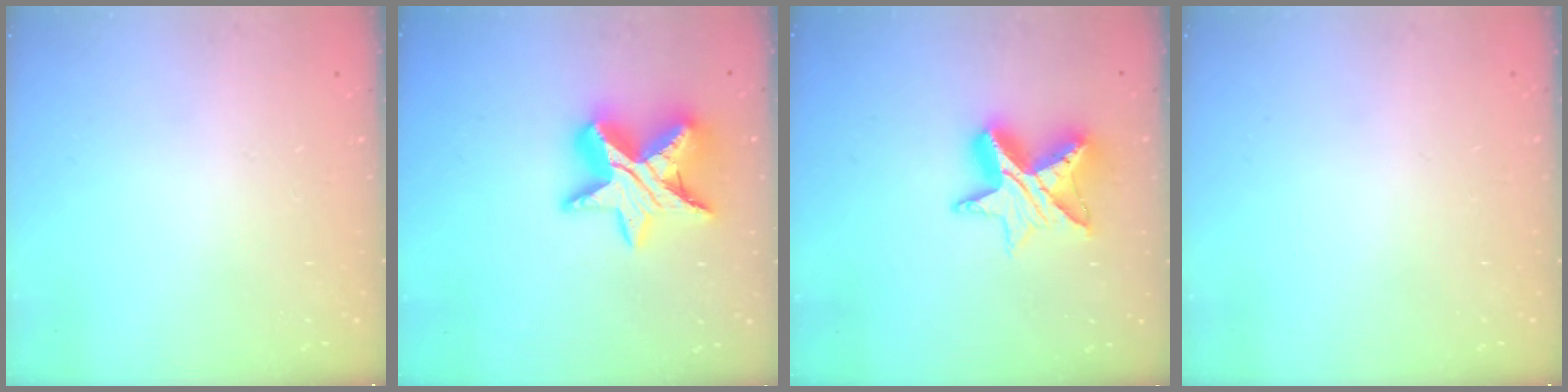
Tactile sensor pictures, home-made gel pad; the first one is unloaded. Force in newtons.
{"total": 16.1, "press": 16.1, "slide": 0.9}
{"total": 12.3, "press": 12.3, "slide": 0.7}
{"total": 0.0}